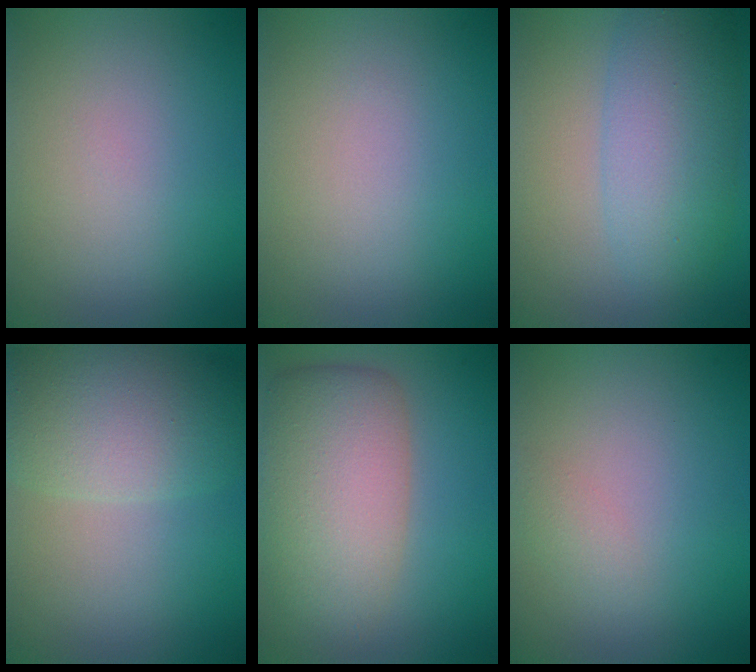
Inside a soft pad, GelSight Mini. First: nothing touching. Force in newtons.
{"total": 0.0}
{"total": 6.0, "press": 6.0, "slide": 0.1}
{"total": 7.2, "press": 7.2, "slide": 0.4}
{"total": 7.7, "press": 7.7, "slide": 0.4}
{"total": 1.0, "press": 1.0, "slide": 0.1}